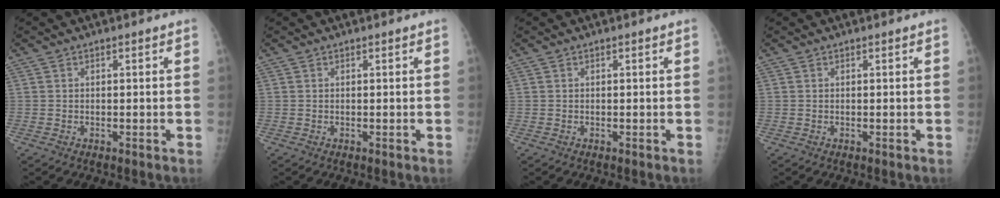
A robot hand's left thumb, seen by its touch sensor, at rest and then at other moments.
{"total": 0.0}
{"total": 0.0}
{"total": 0.0}